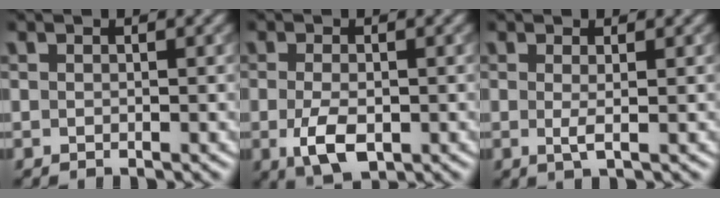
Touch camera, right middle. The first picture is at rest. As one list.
[{"total": 3.9, "force": [-1.1, 1.9, 3.3], "torque": [-0.070, -0.011, -0.017]}, {"total": 1.4, "force": [0.1, 0.2, 1.4], "torque": [-0.026, -0.003, -0.002]}]